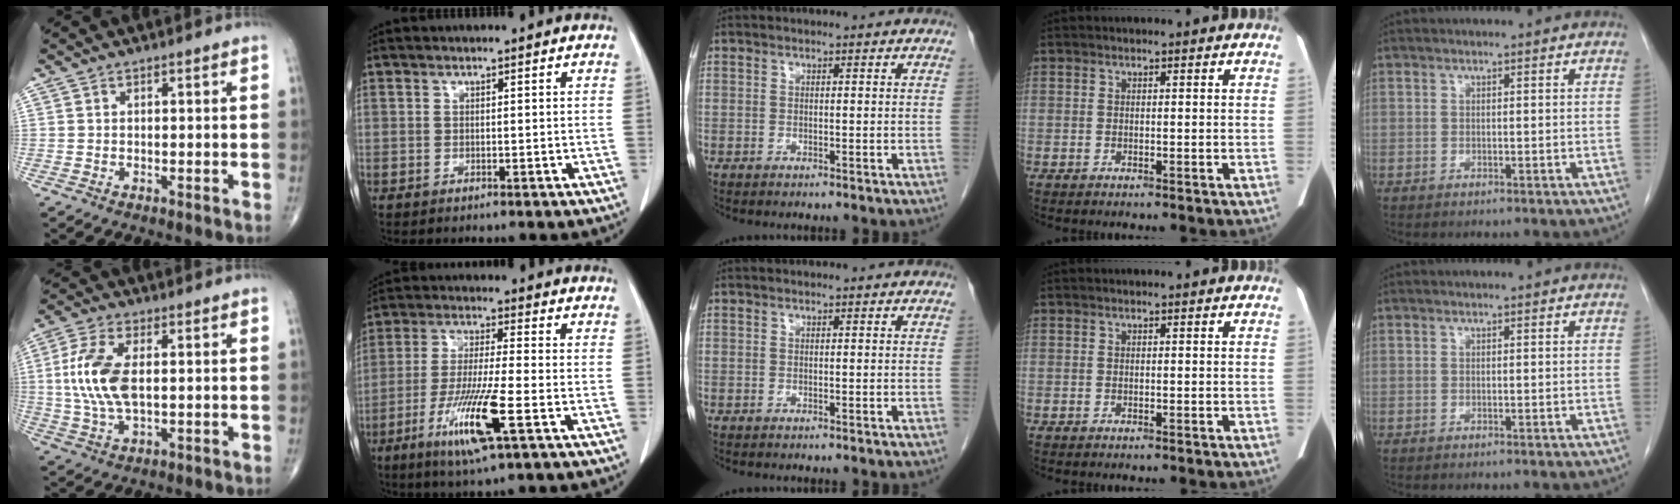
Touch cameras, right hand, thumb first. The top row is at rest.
{"thumb": {"total": 11.5, "force": [0.9, 5.5, 10.0], "torque": [-0.224, 0.002, 0.021]}, "index": {"total": 11.5, "force": [-4.7, 0.3, 10.4], "torque": [-0.206, -0.024, -0.087]}}